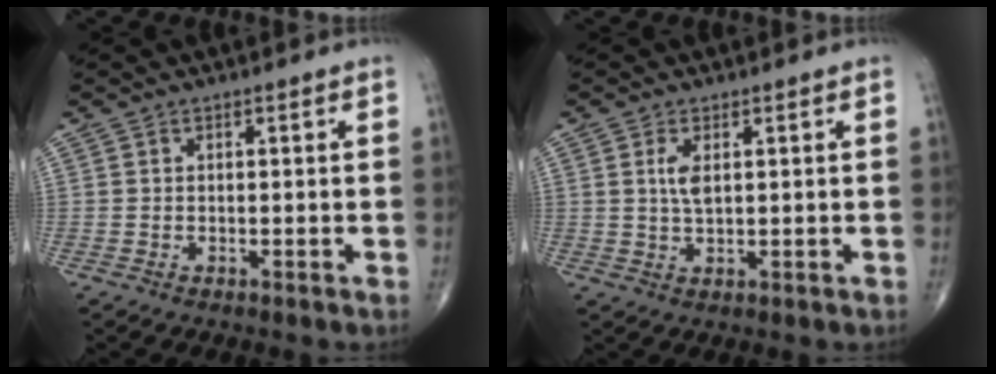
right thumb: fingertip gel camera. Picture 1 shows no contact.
{"total": 3.5, "force": [0.9, 1.6, 3.0], "torque": [-0.059, -0.003, 0.021]}